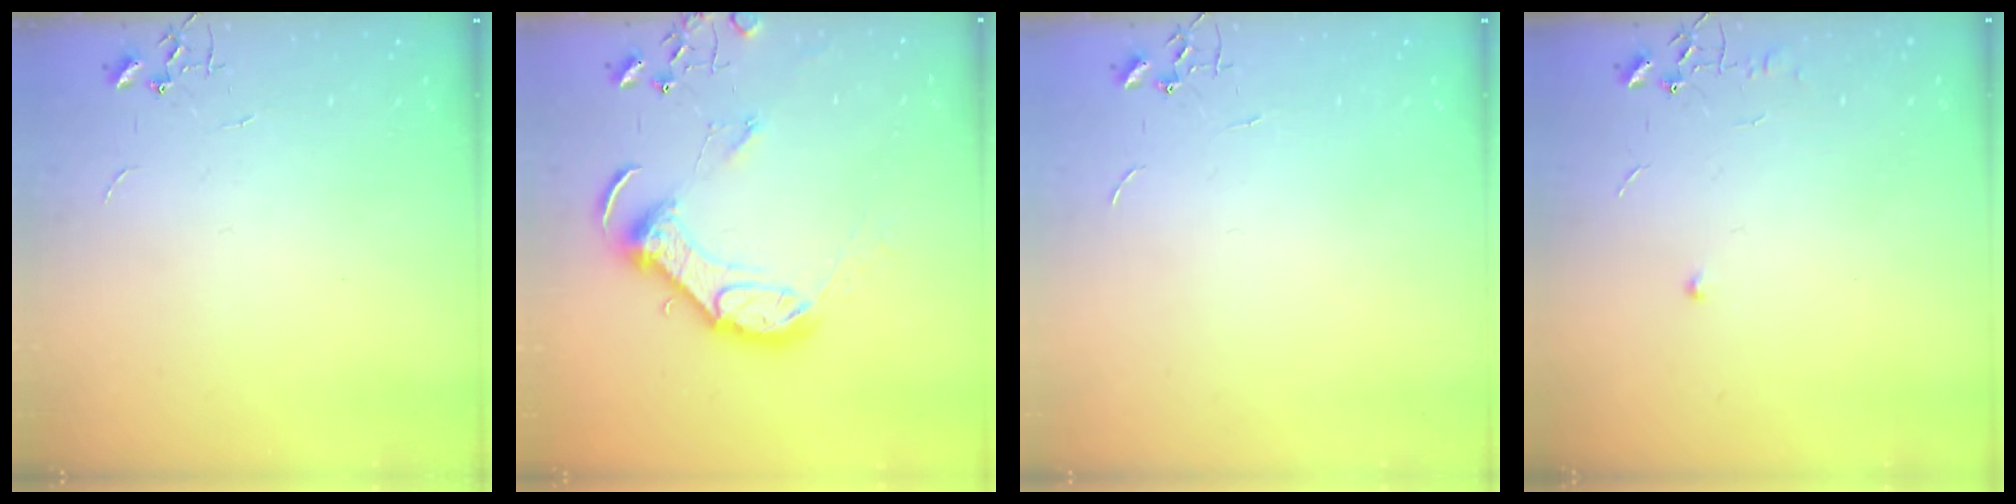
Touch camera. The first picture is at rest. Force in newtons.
{"total": 12.9, "press": 12.8, "slide": 1.1}
{"total": 0.0}
{"total": 5.8, "press": 5.8, "slide": 0.7}